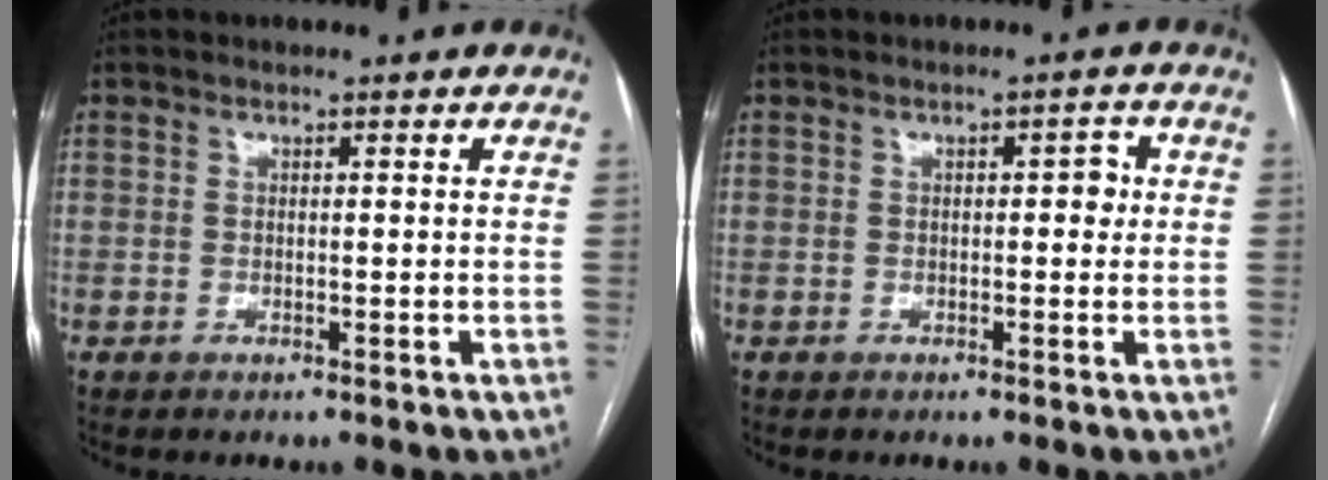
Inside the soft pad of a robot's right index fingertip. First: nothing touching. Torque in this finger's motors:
{"motor_torque": [0.15, -0.08, 0.03, 0.02]}